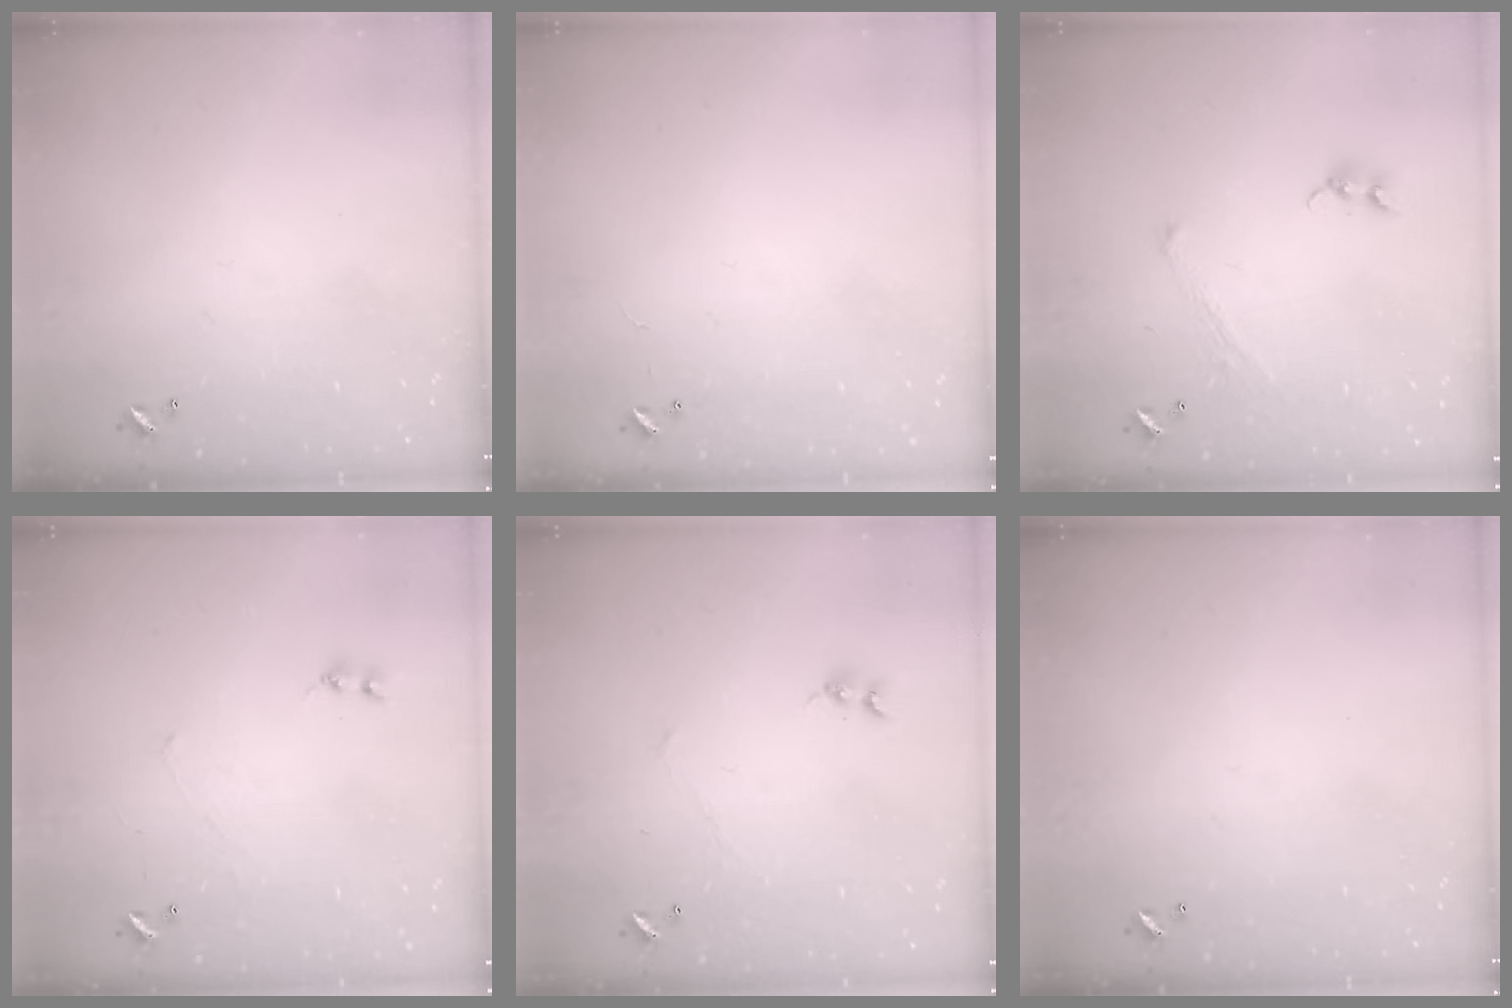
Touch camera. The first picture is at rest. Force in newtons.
{"total": 10.0, "press": 10.0, "slide": 0.3}
{"total": 1.3, "press": 1.2, "slide": 0.5}
{"total": 1.6, "press": 1.5, "slide": 0.5}
{"total": 1.4, "press": 1.3, "slide": 0.4}
{"total": 0.0}